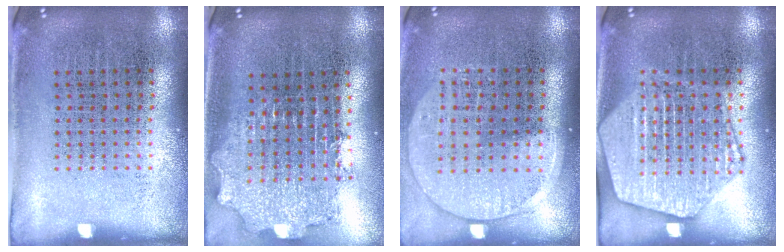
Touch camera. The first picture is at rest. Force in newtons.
{"total": 2.0, "press": 1.6, "slide": 1.3}
{"total": 1.4, "press": 1.3, "slide": 0.6}
{"total": 4.0, "press": 3.9, "slide": 0.5}